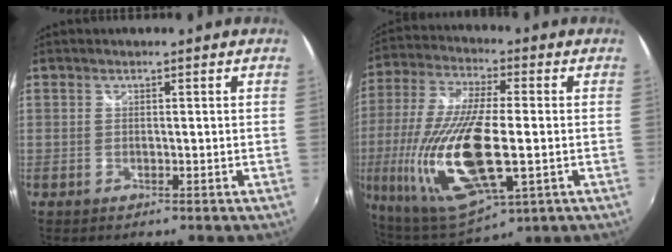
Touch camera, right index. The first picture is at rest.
{"total": 26.8, "force": [-5.5, 9.9, 24.3], "torque": [-0.523, -0.051, -0.091]}